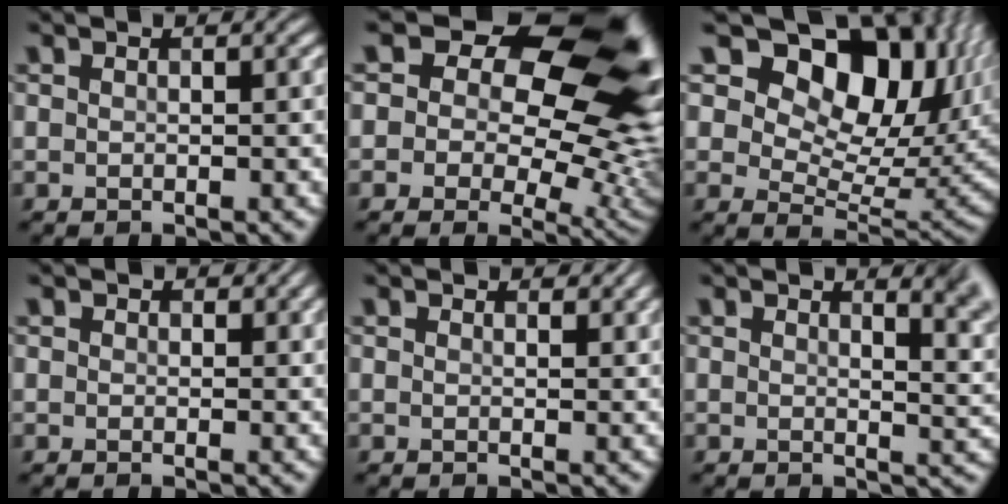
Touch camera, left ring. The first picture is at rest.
{"total": 16.3, "force": [6.0, 9.6, 11.7], "torque": [-0.129, 0.027, 0.094]}
{"total": 13.3, "force": [6.9, 7.6, 8.4], "torque": [-0.124, 0.004, 0.107]}
{"total": 0.9, "force": [0.6, 0.1, -0.7], "torque": [0.012, -0.001, 0.004]}
{"total": 1.2, "force": [1.1, -0.4, -0.4], "torque": [0.004, -0.001, 0.010]}
{"total": 4.0, "force": [2.6, 1.3, 2.8], "torque": [-0.005, 0.011, 0.023]}